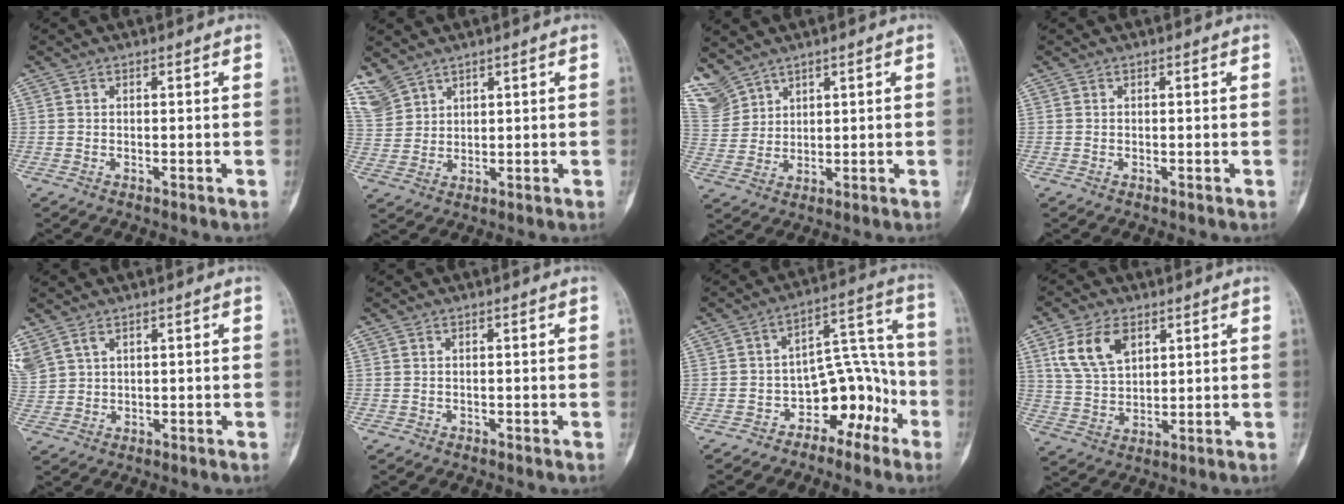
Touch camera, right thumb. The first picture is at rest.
{"total": 7.7, "force": [5.7, 4.7, 2.4], "torque": [-0.058, -0.009, 0.136]}
{"total": 7.6, "force": [6.2, 4.0, 1.8], "torque": [-0.043, -0.016, 0.150]}
{"total": 0.0}
{"total": 6.5, "force": [3.4, 4.2, 3.6], "torque": [-0.101, 0.005, 0.081]}
{"total": 0.0}
{"total": 10.4, "force": [-5.5, 6.9, 5.6], "torque": [-0.020, 0.100, -0.087]}
{"total": 10.1, "force": [4.6, 6.0, 6.7], "torque": [-0.116, -0.012, 0.094]}